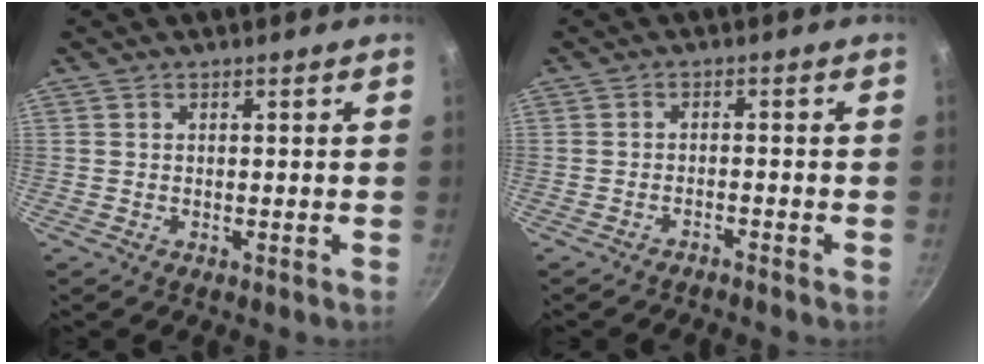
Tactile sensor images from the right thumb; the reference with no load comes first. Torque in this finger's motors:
{"motor_torque": [0.14, 0.02, 0.00, -0.05, -0.06]}